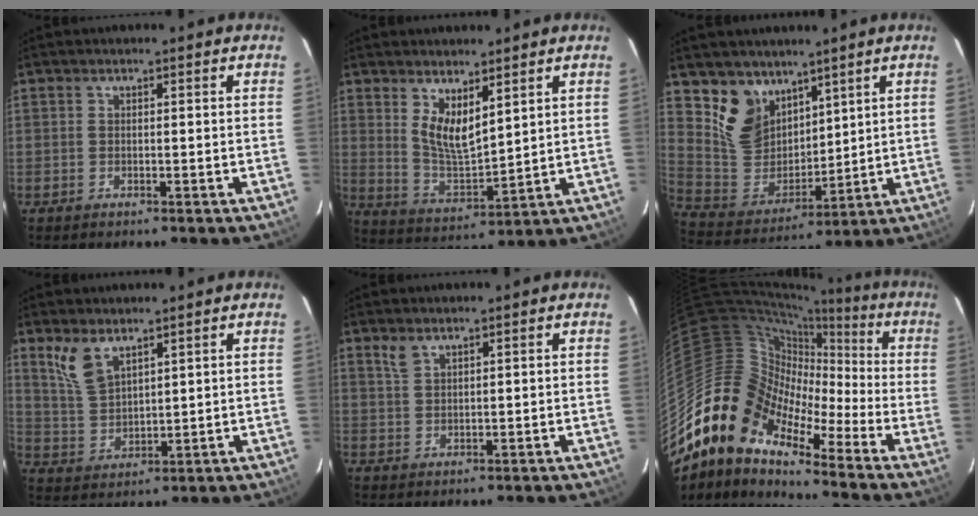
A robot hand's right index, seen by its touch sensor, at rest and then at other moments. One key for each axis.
{"total": 8.0, "fx": 4.4, "fy": 3.0, "fz": 6.0, "tx": -0.108, "ty": -0.014, "tz": 0.093}
{"total": 12.0, "fx": 7.9, "fy": 8.2, "fz": 3.8, "tx": -0.081, "ty": 0.004, "tz": 0.176}
{"total": 7.0, "fx": 4.7, "fy": 3.1, "fz": 4.1, "tx": -0.083, "ty": 0.004, "tz": 0.106}
{"total": 2.2, "fx": 1.7, "fy": 0.9, "fz": 1.1, "tx": -0.023, "ty": 0.003, "tz": 0.035}
{"total": 12.9, "fx": -8.8, "fy": 7.6, "fz": 5.6, "tx": -0.086, "ty": 0.014, "tz": -0.193}